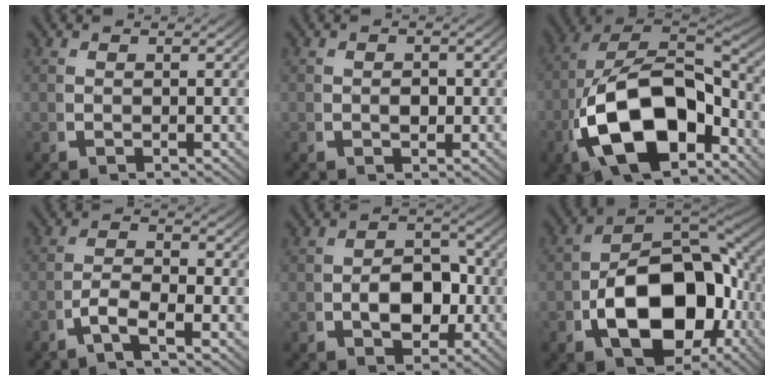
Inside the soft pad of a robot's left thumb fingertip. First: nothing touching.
{"total": 1.4, "force": [0.0, 1.0, 0.9], "torque": [-0.020, -0.007, 0.004]}
{"total": 16.5, "force": [-2.6, 10.3, 12.7], "torque": [-0.257, -0.048, -0.016]}
{"total": 3.5, "force": [-1.3, 1.6, 2.8], "torque": [-0.059, -0.006, -0.030]}
{"total": 5.8, "force": [-0.6, 3.9, 4.2], "torque": [-0.073, -0.018, 0.001]}
{"total": 15.8, "force": [-2.5, 10.0, 11.9], "torque": [-0.226, -0.046, -0.011]}